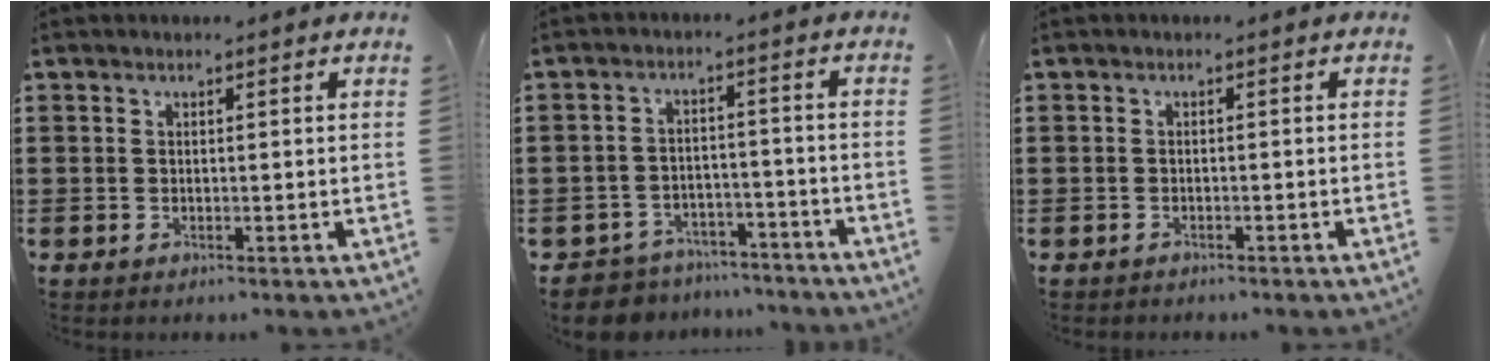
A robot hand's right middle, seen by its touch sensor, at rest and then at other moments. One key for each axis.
{"total": 5.2, "fx": -5.1, "fy": 1.2, "fz": -0.2, "tx": -0.008, "ty": 0.012, "tz": -0.108}
{"total": 0.8, "fx": -0.7, "fy": 0.3, "fz": -0.1, "tx": 0.001, "ty": 0.004, "tz": -0.017}